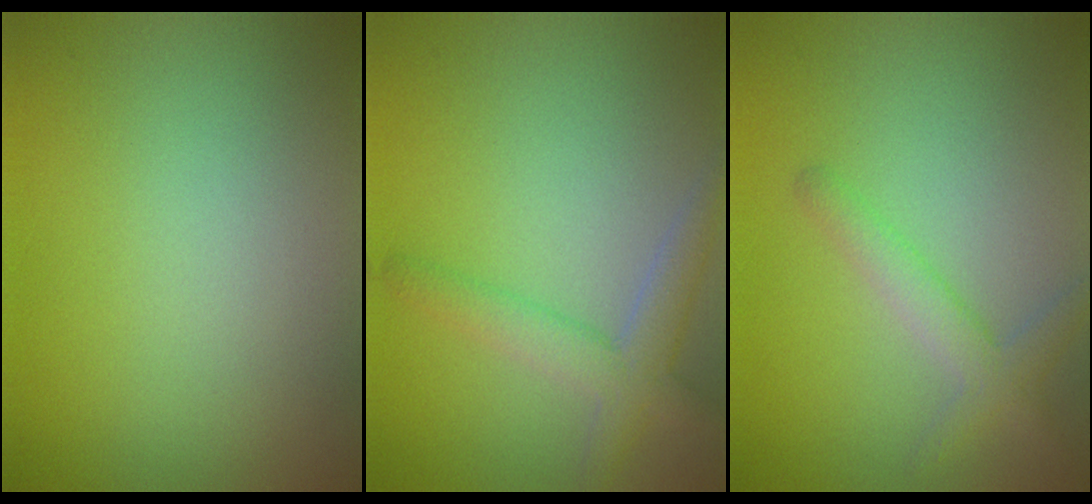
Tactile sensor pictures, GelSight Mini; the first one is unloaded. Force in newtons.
{"total": 3.3, "press": 3.3, "slide": 0.2}
{"total": 2.4, "press": 2.4, "slide": 0.1}